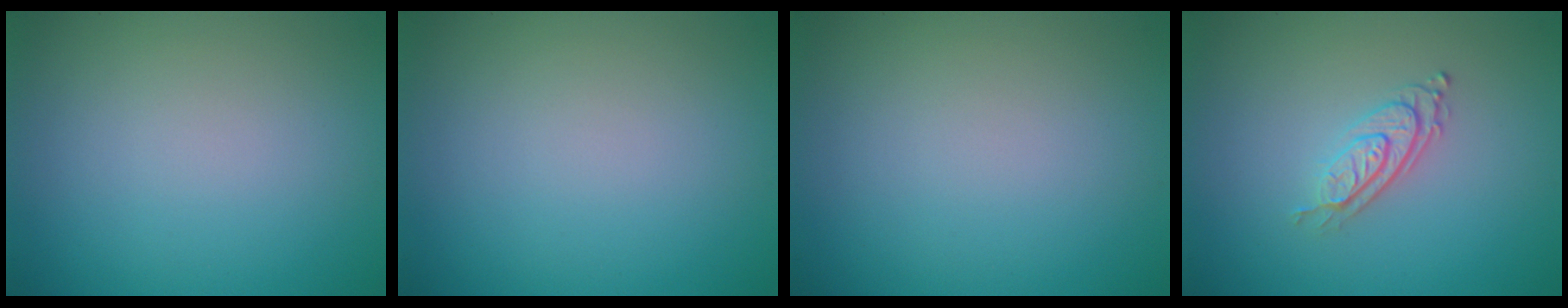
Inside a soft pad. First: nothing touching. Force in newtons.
{"total": 0.0}
{"total": 0.0}
{"total": 2.8, "press": 2.1, "slide": 1.9}